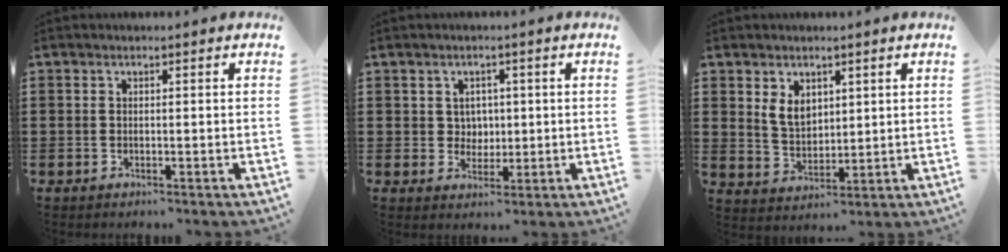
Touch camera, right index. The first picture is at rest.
{"total": 3.1, "force": [0.8, 2.9, 0.7], "torque": [-0.019, 0.008, 0.011]}
{"total": 4.6, "force": [2.1, 3.2, 2.5], "torque": [-0.051, 0.008, 0.037]}